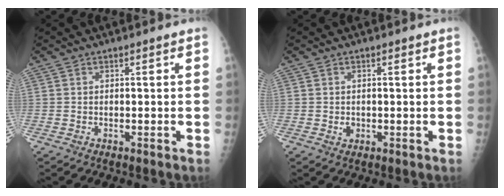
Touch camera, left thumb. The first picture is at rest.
{"total": 1.3, "force": [-0.1, 1.0, 0.7], "torque": [-0.007, 0.001, 0.000]}